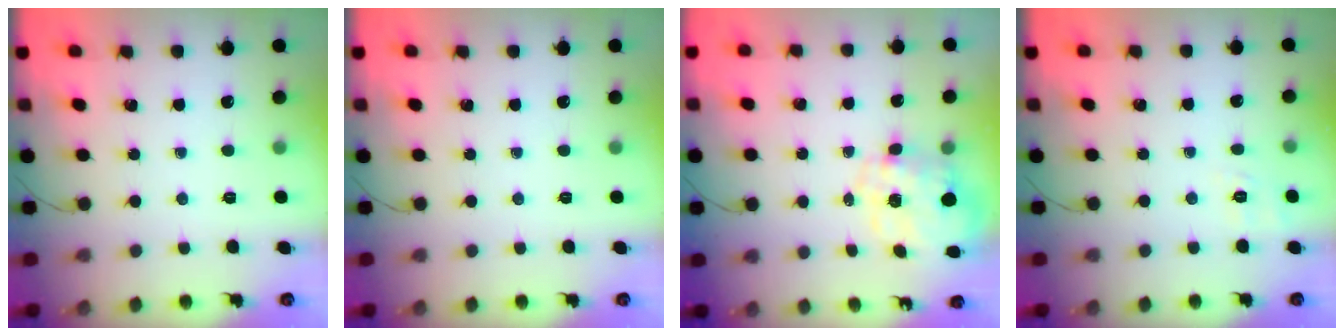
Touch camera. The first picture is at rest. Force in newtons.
{"total": 0.0}
{"total": 10.7, "press": 10.5, "slide": 1.6}
{"total": 2.0, "press": 0.6, "slide": 1.9}